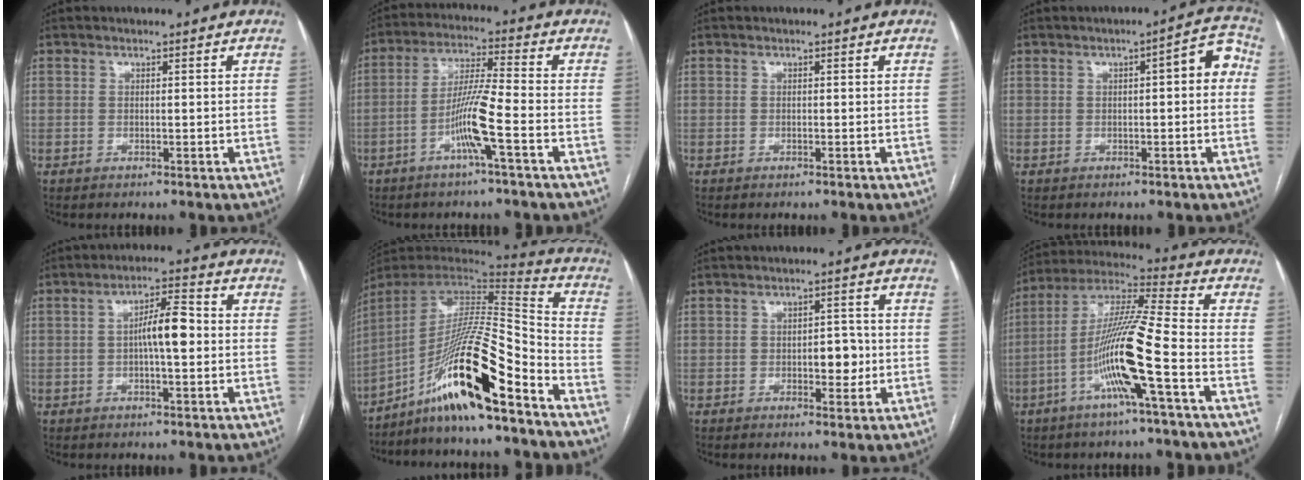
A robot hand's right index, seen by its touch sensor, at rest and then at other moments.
{"total": 8.2, "force": [-3.4, -0.6, 7.4], "torque": [-0.147, 0.005, -0.068]}
{"total": 0.0}
{"total": 5.3, "force": [0.6, 1.3, 5.1], "torque": [-0.056, 0.025, 0.002]}
{"total": 6.3, "force": [-0.2, 1.4, 6.2], "torque": [-0.108, 0.018, -0.007]}
{"total": 19.5, "force": [-12.1, 0.4, 15.2], "torque": [-0.282, -0.002, -0.222]}
{"total": 4.7, "force": [-0.7, 2.3, 4.1], "torque": [-0.049, 0.006, -0.006]}
{"total": 14.5, "force": [-5.0, -0.6, 13.6], "torque": [-0.267, 0.006, -0.101]}